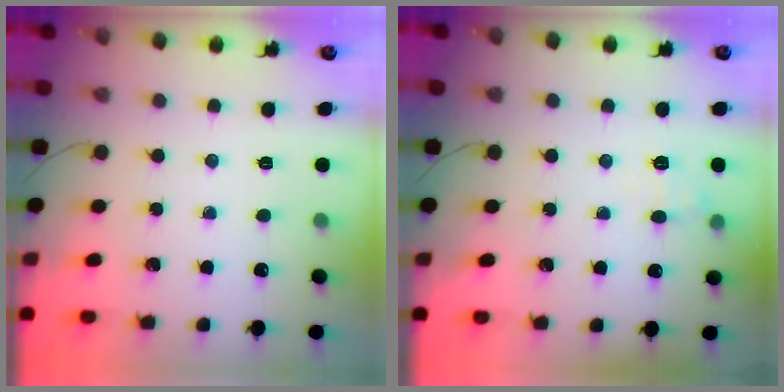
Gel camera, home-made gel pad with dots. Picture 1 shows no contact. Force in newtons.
{"total": 7.7, "press": 7.4, "slide": 2.0}